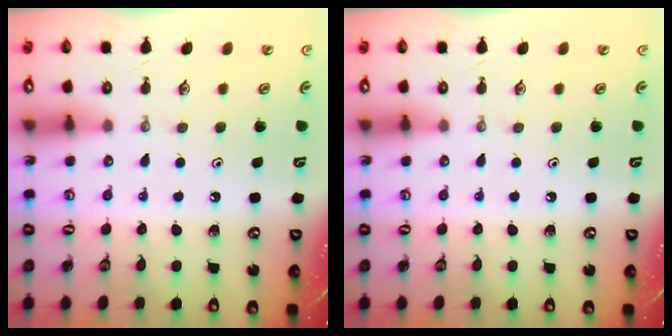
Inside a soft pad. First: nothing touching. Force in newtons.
{"total": 0.0}